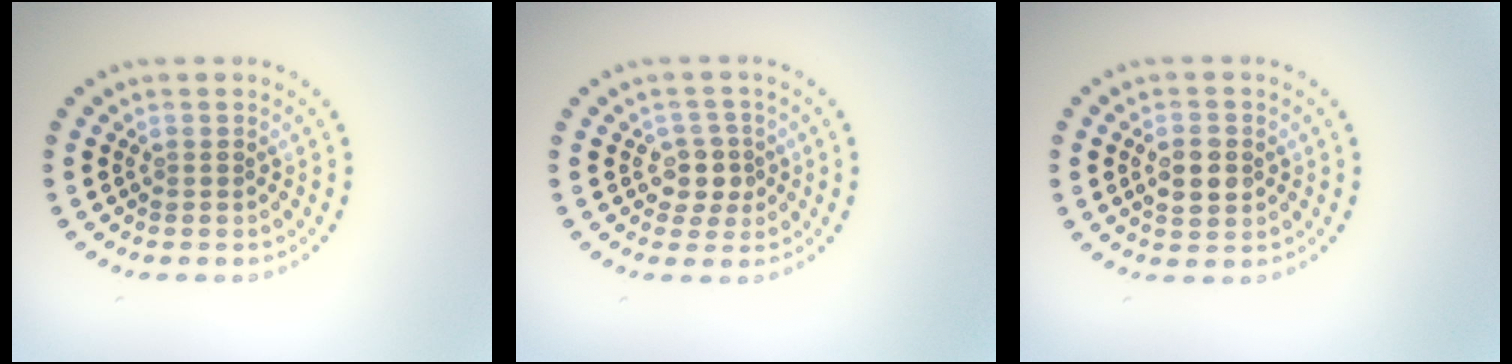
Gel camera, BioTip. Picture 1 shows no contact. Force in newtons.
{"total": 2.4, "press": 2.1, "slide": 1.2}
{"total": 2.6, "press": 2.6, "slide": 0.1}